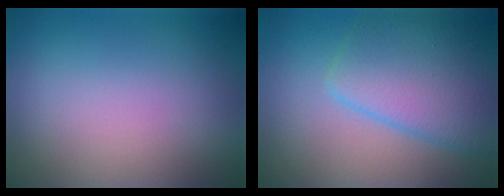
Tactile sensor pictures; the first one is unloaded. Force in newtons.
{"total": 5.8, "press": 5.8, "slide": 0.2}